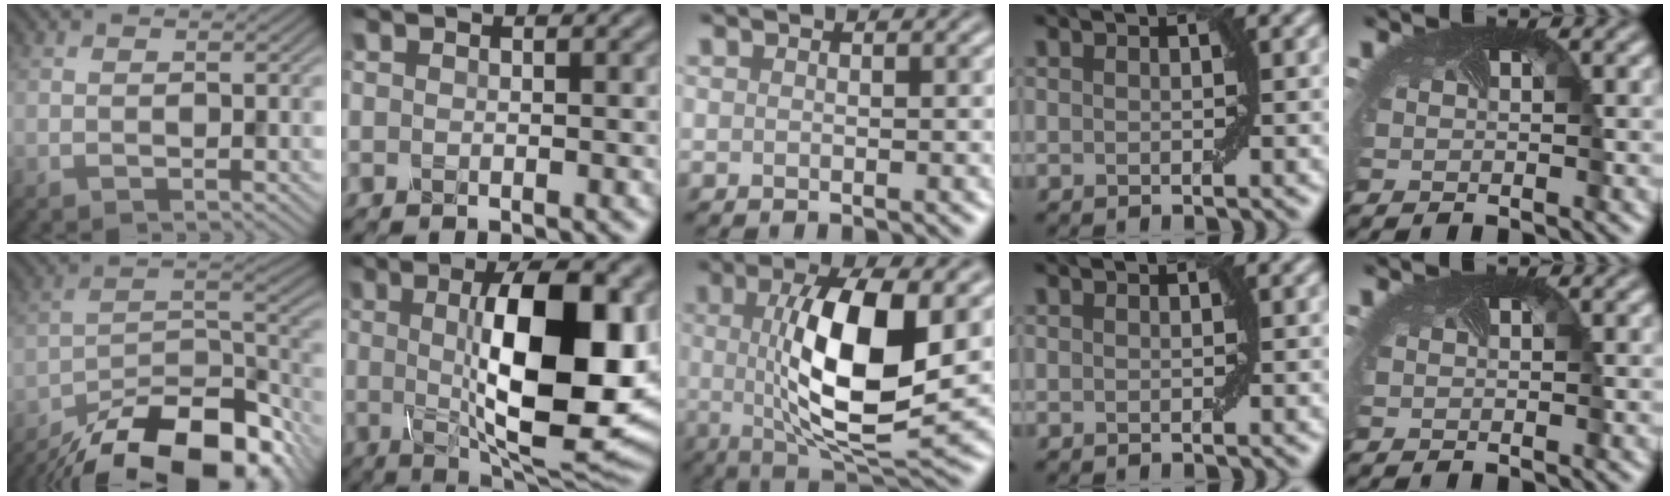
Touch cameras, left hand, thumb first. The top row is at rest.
{"thumb": {"total": 18.0, "force": [-14.4, 6.1, 9.0], "torque": [-0.177, -0.027, -0.213]}, "index": {"total": 14.0, "force": [0.9, 4.6, 13.2], "torque": [-0.177, 0.001, 0.011]}, "middle": {"total": 11.1, "force": [1.0, 3.6, 10.4], "torque": [-0.171, -0.004, 0.019]}}